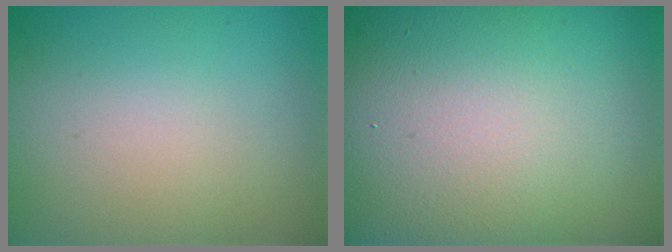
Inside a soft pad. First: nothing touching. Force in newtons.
{"total": 26.9, "press": 26.9, "slide": 1.3}